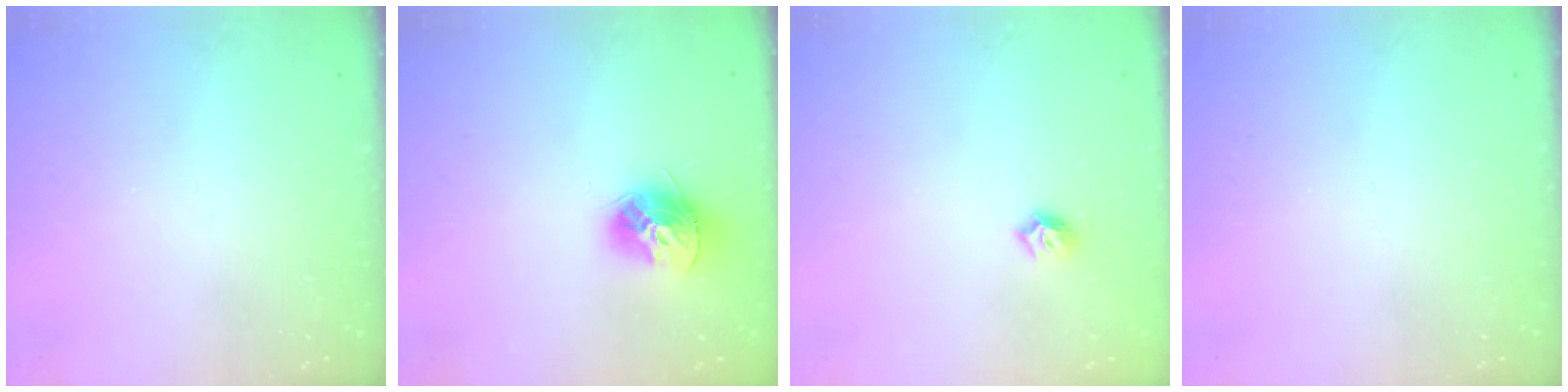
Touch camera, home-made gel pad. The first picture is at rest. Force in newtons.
{"total": 12.6, "press": 12.5, "slide": 1.2}
{"total": 4.7, "press": 4.7, "slide": 0.7}
{"total": 0.0}